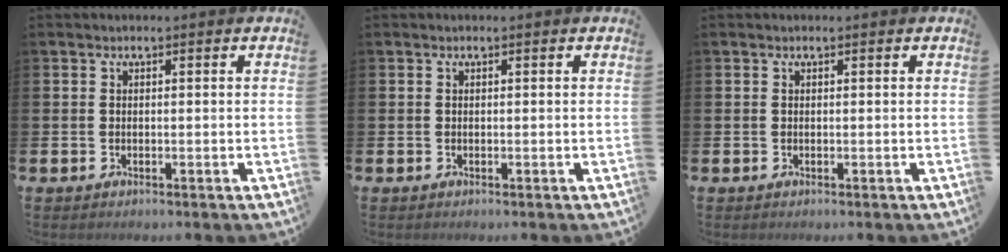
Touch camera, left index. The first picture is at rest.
{"total": 0.0}
{"total": 0.0}